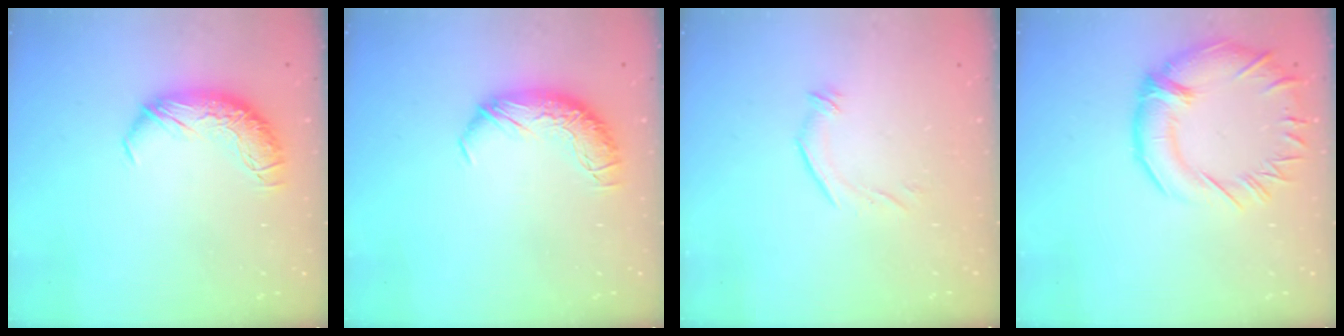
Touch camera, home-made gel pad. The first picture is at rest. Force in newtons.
{"total": 0.0}
{"total": 4.7, "press": 4.5, "slide": 1.4}
{"total": 6.1, "press": 5.9, "slide": 1.7}